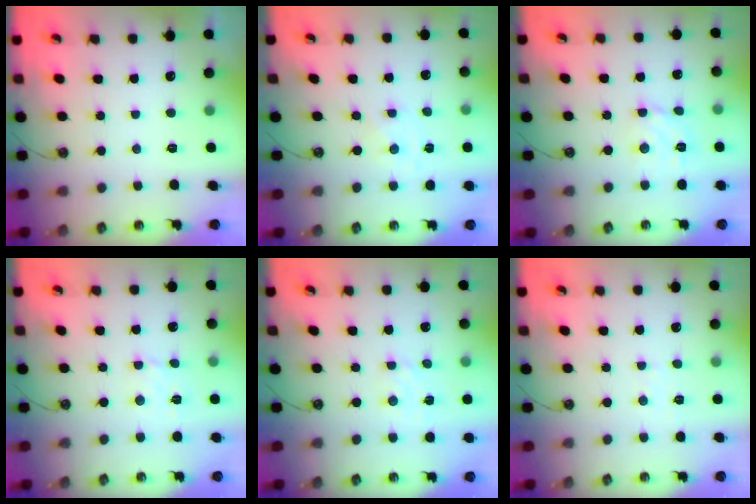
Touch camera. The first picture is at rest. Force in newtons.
{"total": 0.0}
{"total": 5.6, "press": 5.6, "slide": 0.5}
{"total": 2.8, "press": 2.7, "slide": 0.6}
{"total": 3.6, "press": 3.6, "slide": 0.4}
{"total": 3.0, "press": 3.0, "slide": 0.4}